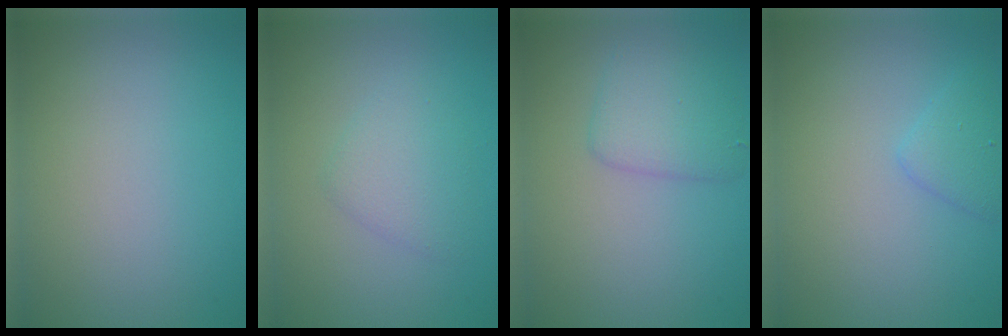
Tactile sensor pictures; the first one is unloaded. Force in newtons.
{"total": 2.4, "press": 2.4, "slide": 0.1}
{"total": 3.0, "press": 3.0, "slide": 0.2}
{"total": 1.8, "press": 1.8, "slide": 0.1}